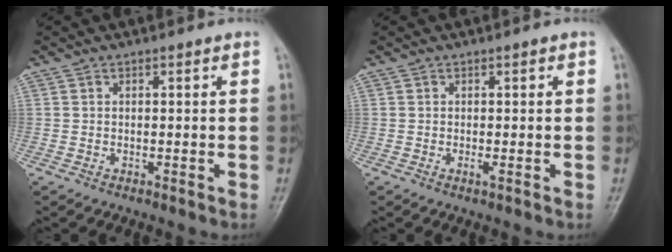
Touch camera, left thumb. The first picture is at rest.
{"total": 1.2, "force": [0.0, 0.2, 1.2], "torque": [-0.014, 0.001, 0.000]}